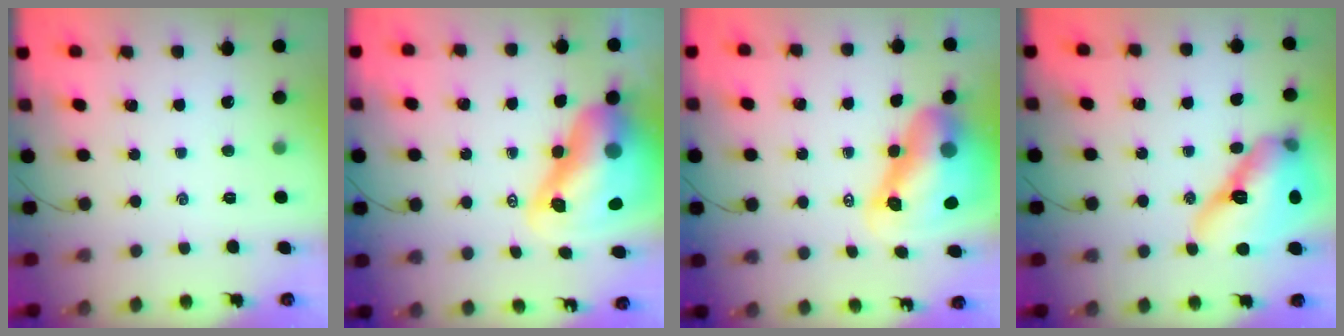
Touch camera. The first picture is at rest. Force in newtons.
{"total": 17.0, "press": 16.3, "slide": 5.1}
{"total": 13.3, "press": 12.8, "slide": 3.8}
{"total": 17.3, "press": 16.6, "slide": 5.0}